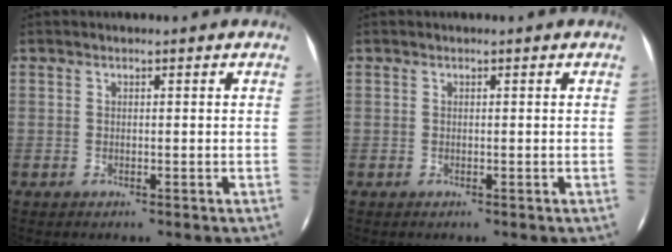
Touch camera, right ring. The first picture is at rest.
{"total": 0.0}